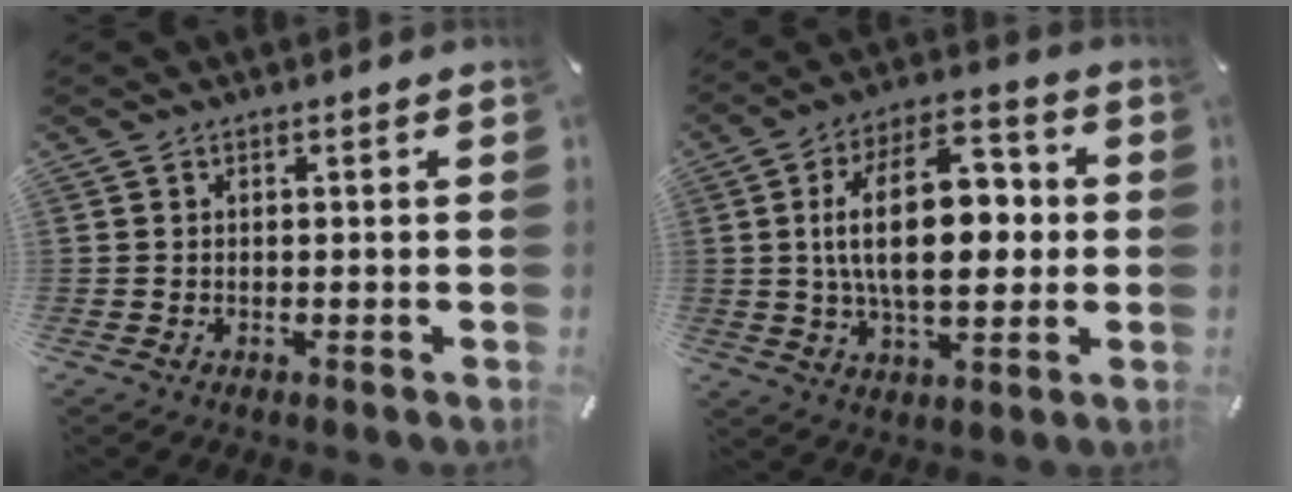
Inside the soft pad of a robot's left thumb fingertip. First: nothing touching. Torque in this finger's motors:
{"motor_torque": [2.37, 2.64, 1.29, -0.80, 0.61]}